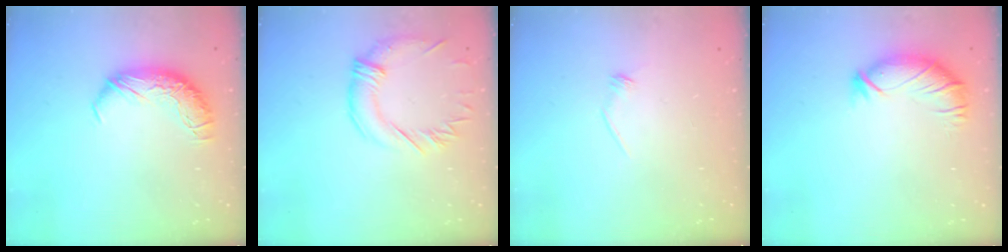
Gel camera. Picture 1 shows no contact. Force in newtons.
{"total": 1.1, "press": 0.2, "slide": 1.1}
{"total": 7.3, "press": 7.2, "slide": 0.8}
{"total": 3.0, "press": 2.5, "slide": 1.6}